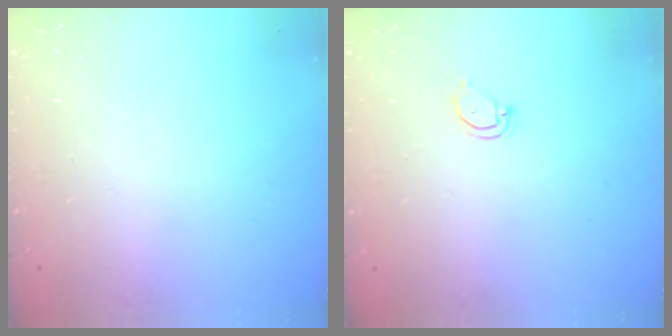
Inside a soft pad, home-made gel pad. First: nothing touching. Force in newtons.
{"total": 3.5, "press": 3.5, "slide": 0.4}